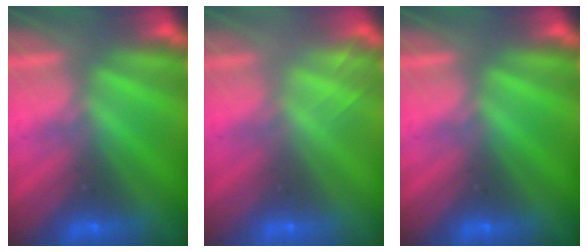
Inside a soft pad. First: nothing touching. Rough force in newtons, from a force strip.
{"total": 2.0}
{"total": 0.0}